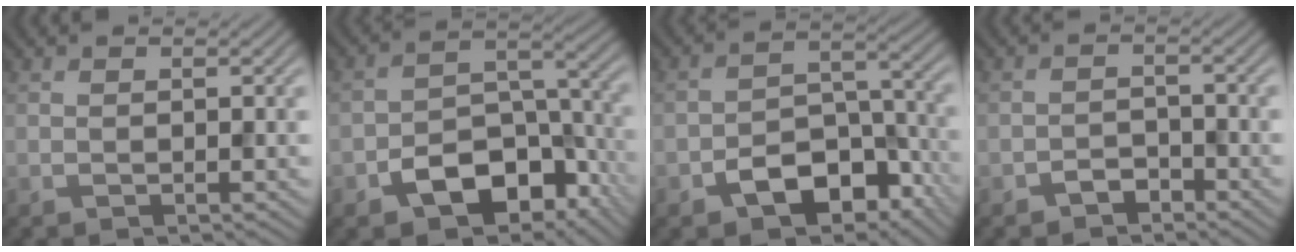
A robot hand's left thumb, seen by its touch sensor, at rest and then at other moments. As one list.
[{"total": 11.0, "force": [-5.9, 6.6, 6.6], "torque": [-0.105, -0.018, -0.100]}, {"total": 9.6, "force": [-5.2, 5.7, 5.6], "torque": [-0.085, -0.015, -0.089]}, {"total": 2.3, "force": [-1.8, 1.2, 0.8], "torque": [-0.008, 0.006, -0.036]}]